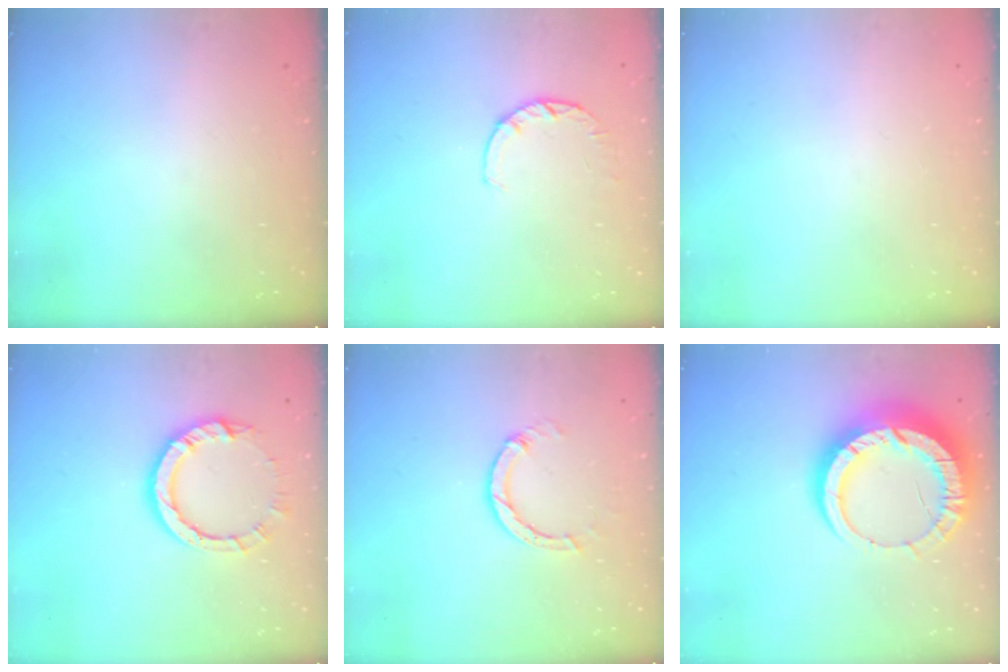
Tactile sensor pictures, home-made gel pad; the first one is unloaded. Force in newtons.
{"total": 3.0, "press": 2.9, "slide": 0.4}
{"total": 0.0}
{"total": 10.6, "press": 10.5, "slide": 1.4}
{"total": 4.4, "press": 4.4, "slide": 0.5}
{"total": 16.0, "press": 15.9, "slide": 1.7}